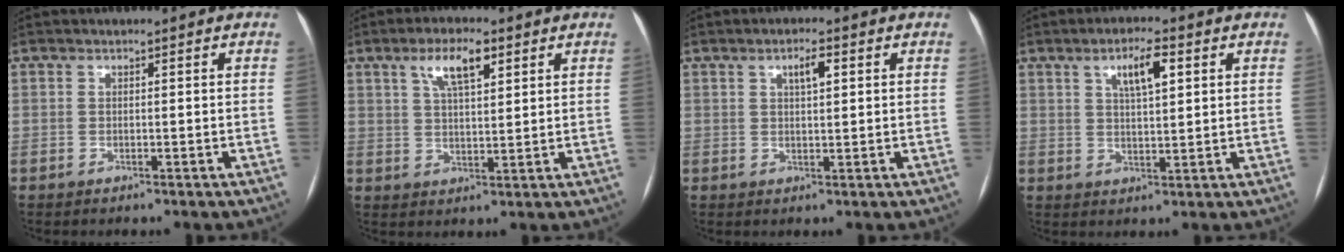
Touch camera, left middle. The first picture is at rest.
{"total": 6.6, "force": [3.5, 1.9, 5.2], "torque": [-0.099, 0.011, 0.062]}
{"total": 3.0, "force": [1.2, 0.8, 2.6], "torque": [-0.045, 0.003, 0.020]}
{"total": 5.7, "force": [2.5, 1.4, 5.0], "torque": [-0.088, 0.007, 0.043]}